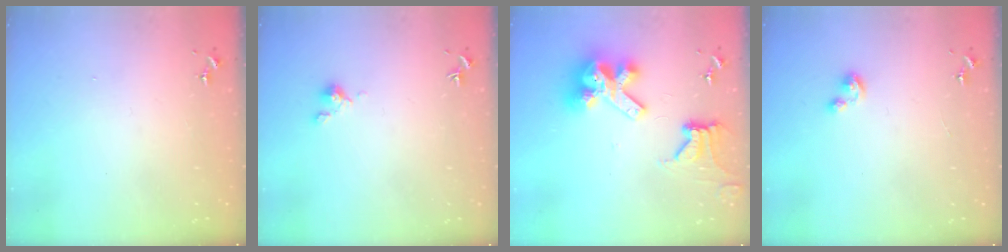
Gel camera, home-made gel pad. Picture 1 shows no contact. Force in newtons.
{"total": 3.7, "press": 3.7, "slide": 0.4}
{"total": 15.8, "press": 15.7, "slide": 1.9}
{"total": 4.5, "press": 4.5, "slide": 0.2}